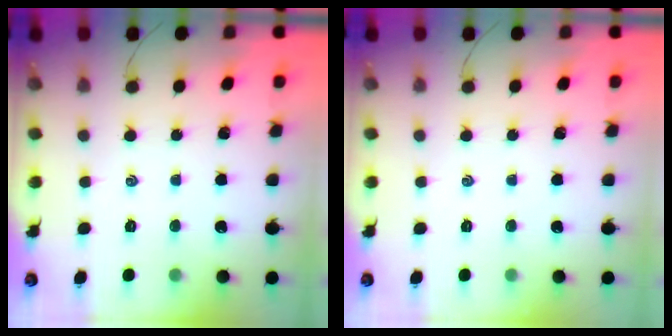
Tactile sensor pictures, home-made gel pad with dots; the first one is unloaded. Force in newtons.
{"total": 0.0}